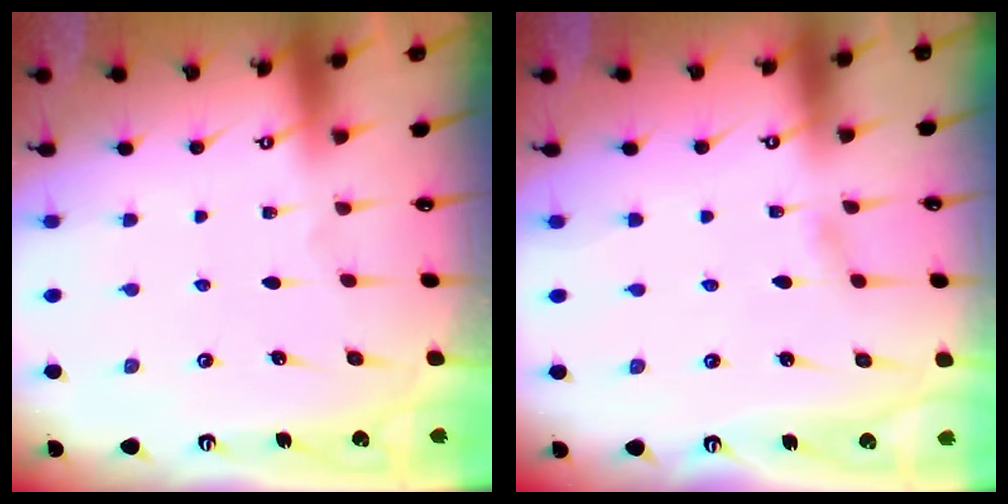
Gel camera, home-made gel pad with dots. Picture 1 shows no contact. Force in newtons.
{"total": 1.8, "press": 1.8, "slide": 0.2}